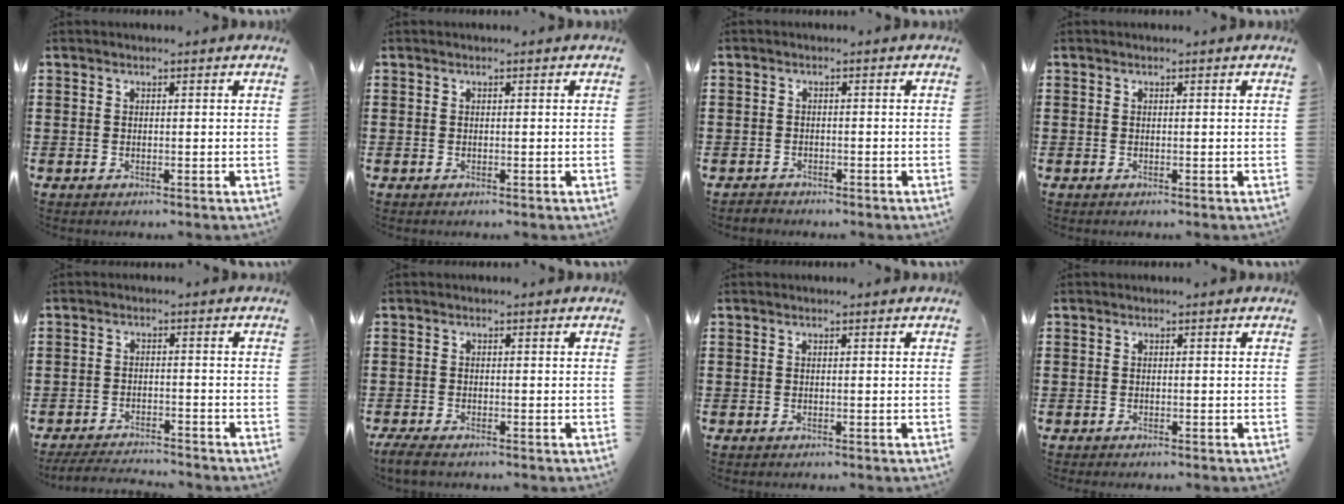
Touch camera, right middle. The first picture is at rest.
{"total": 0.0}
{"total": 1.5, "force": [-1.3, 0.7, -0.3], "torque": [0.001, 0.001, -0.030]}
{"total": 0.0}
{"total": 3.7, "force": [-3.7, 0.4, 0.3], "torque": [-0.014, 0.000, -0.079]}
{"total": 2.0, "force": [-1.7, 0.4, 0.9], "torque": [-0.032, -0.005, -0.037]}
{"total": 0.0}
{"total": 0.7, "force": [-0.6, 0.3, -0.1], "torque": [0.002, 0.002, -0.014]}